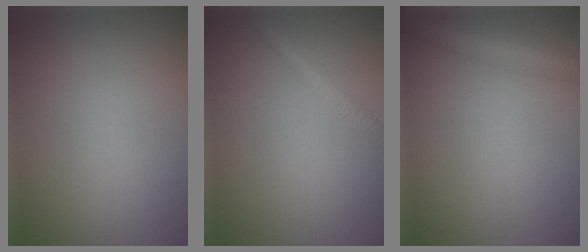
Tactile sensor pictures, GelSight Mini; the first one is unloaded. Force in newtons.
{"total": 2.1, "press": 2.1, "slide": 0.0}
{"total": 3.0, "press": 3.0, "slide": 0.1}